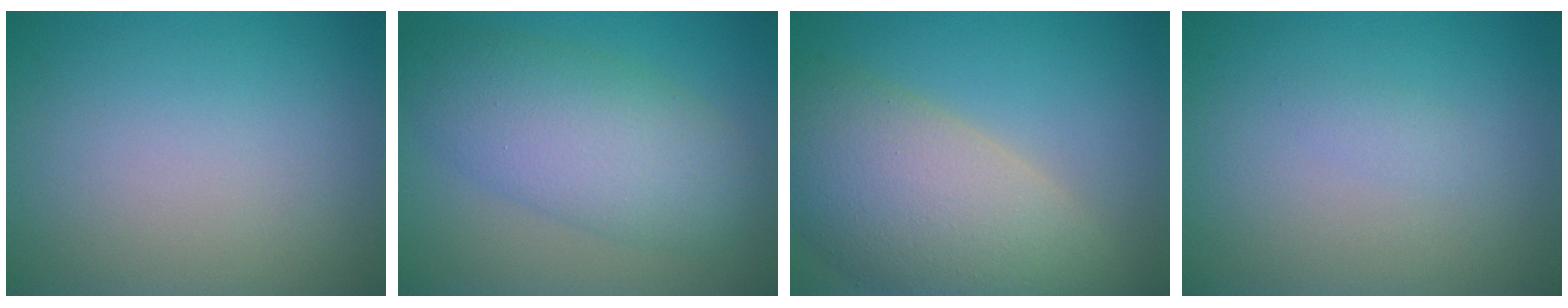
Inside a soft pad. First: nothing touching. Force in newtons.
{"total": 5.5, "press": 5.5, "slide": 0.3}
{"total": 10.8, "press": 10.8, "slide": 0.9}
{"total": 0.7, "press": 0.7, "slide": 0.0}